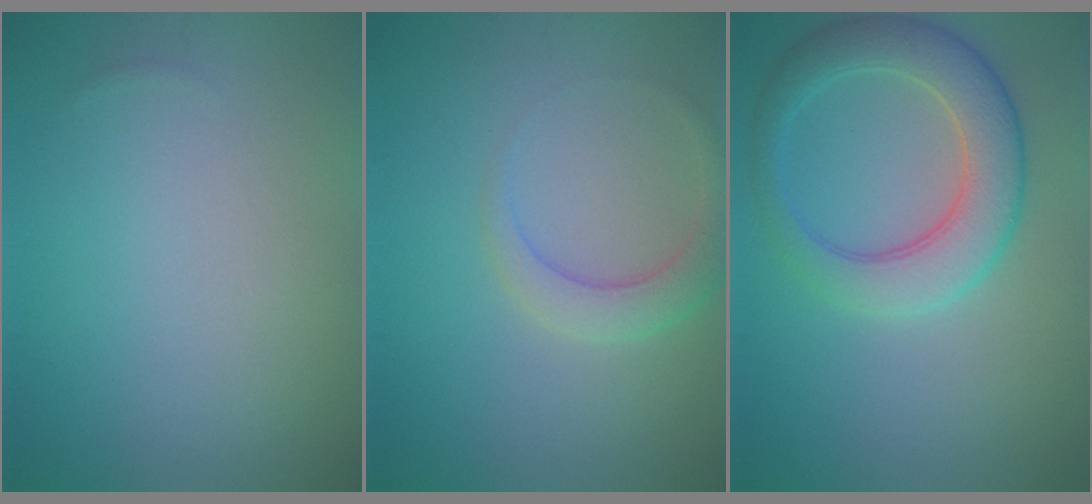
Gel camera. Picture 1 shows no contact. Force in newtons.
{"total": 2.5, "press": 2.5, "slide": 0.1}
{"total": 5.6, "press": 5.5, "slide": 0.3}